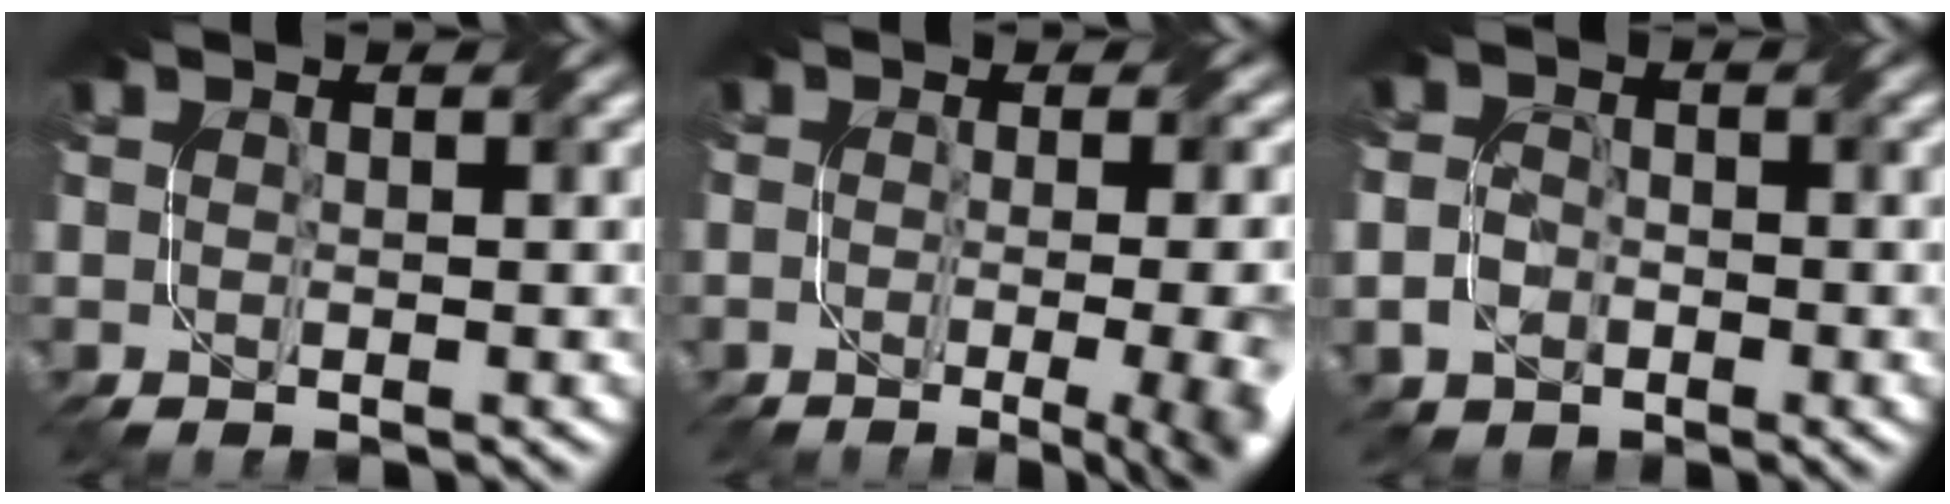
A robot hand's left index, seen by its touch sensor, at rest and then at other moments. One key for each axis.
{"total": 13.8, "fx": -2.2, "fy": 7.4, "fz": 11.5, "tx": -0.070, "ty": 0.007, "tz": -0.007}
{"total": 1.9, "fx": -0.7, "fy": 1.7, "fz": 0.1, "tx": -0.003, "ty": 0.004, "tz": -0.014}